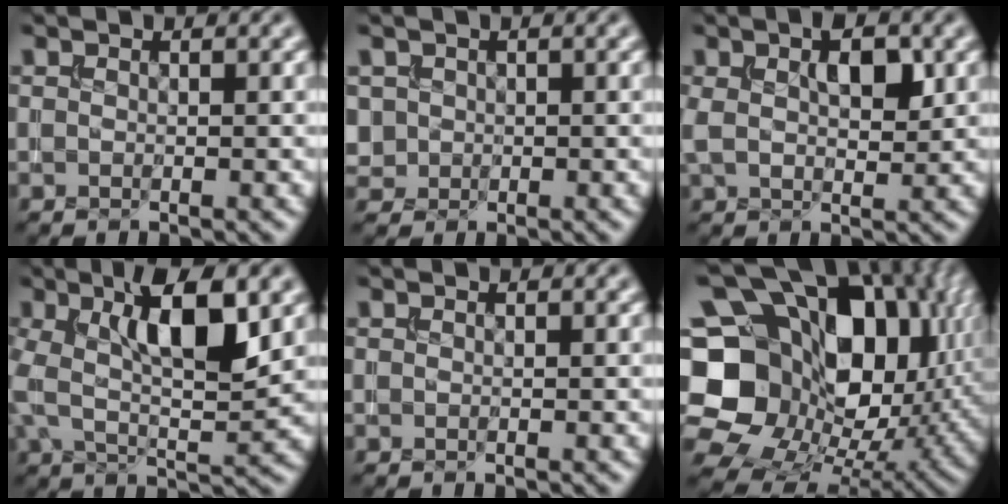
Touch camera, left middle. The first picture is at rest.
{"total": 1.6, "force": [0.1, 1.6, 0.2], "torque": [0.002, -0.005, 0.007]}
{"total": 4.6, "force": [1.3, 2.2, 3.8], "torque": [-0.074, 0.006, 0.024]}
{"total": 8.6, "force": [2.0, 2.8, 7.9], "torque": [-0.146, 0.006, 0.030]}
{"total": 0.0}
{"total": 19.8, "force": [3.3, 15.3, 12.1], "torque": [-0.238, -0.003, 0.081]}